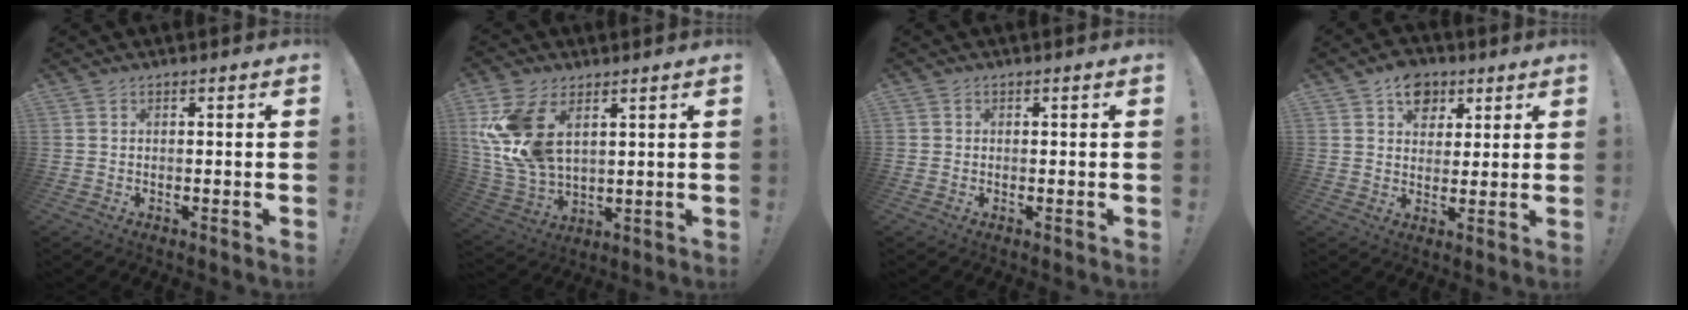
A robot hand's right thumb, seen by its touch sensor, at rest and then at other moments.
{"total": 15.9, "force": [5.6, 10.0, 11.1], "torque": [-0.221, -0.029, 0.109]}
{"total": 0.7, "force": [0.0, 0.6, 0.2], "torque": [-0.005, 0.004, 0.002]}
{"total": 9.2, "force": [4.8, 7.2, 3.2], "torque": [-0.033, -0.025, 0.092]}